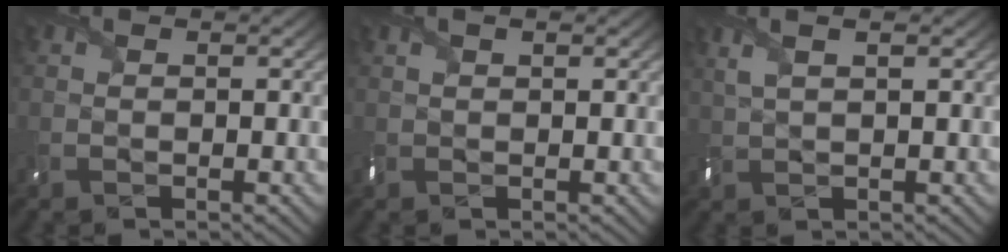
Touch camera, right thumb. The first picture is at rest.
{"total": 1.7, "force": [0.9, 0.7, 1.2], "torque": [-0.028, 0.003, 0.017]}
{"total": 3.5, "force": [1.8, 0.8, 2.9], "torque": [-0.072, 0.009, 0.041]}